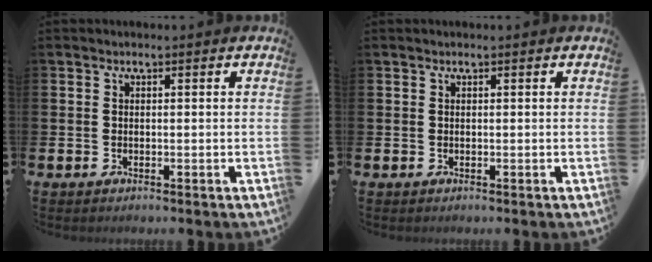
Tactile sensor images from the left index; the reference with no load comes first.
{"total": 0.0}